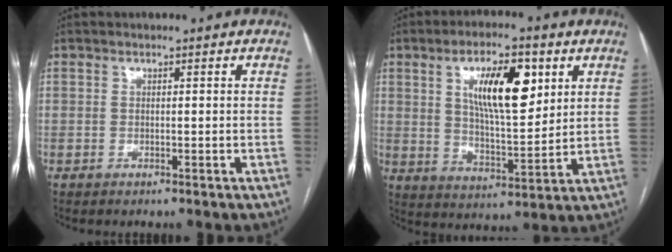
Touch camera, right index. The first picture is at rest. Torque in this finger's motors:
{"motor_torque": [1.19, 0.95, 0.49, 0.15]}